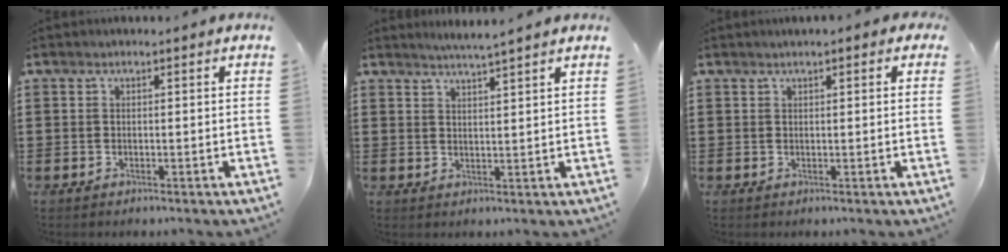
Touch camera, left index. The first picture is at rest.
{"total": 2.7, "force": [2.6, -0.8, 0.4], "torque": [-0.015, -0.010, 0.047]}
{"total": 1.0, "force": [0.4, 0.5, 0.7], "torque": [-0.017, 0.004, 0.005]}